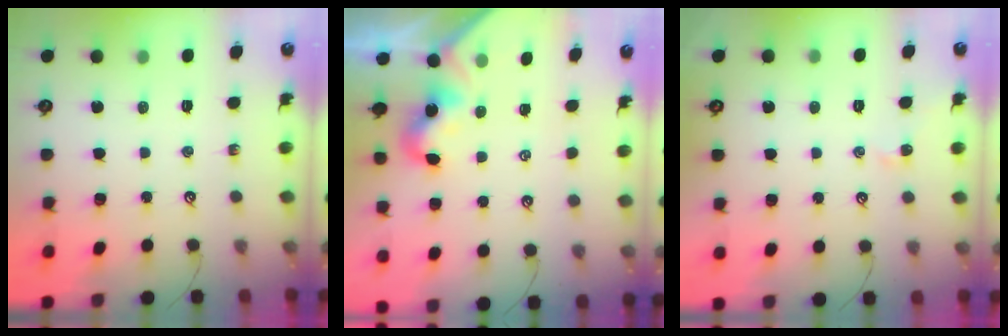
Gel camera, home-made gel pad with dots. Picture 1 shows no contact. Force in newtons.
{"total": 0.0}
{"total": 0.0}